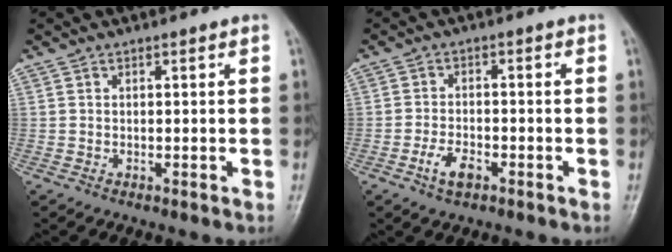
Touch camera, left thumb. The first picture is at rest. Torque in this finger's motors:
{"motor_torque": [-0.23, 0.48, 0.50, 0.35, 0.01]}